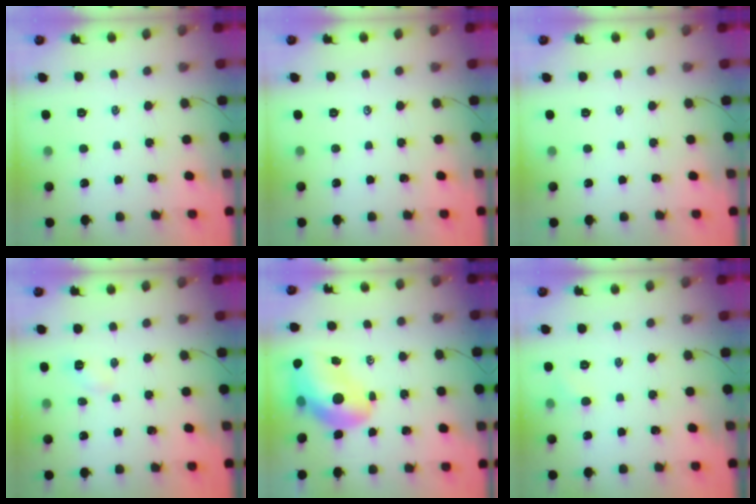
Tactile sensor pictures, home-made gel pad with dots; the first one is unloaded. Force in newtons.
{"total": 0.0}
{"total": 0.0}
{"total": 3.3, "press": 3.2, "slide": 1.1}
{"total": 13.5, "press": 12.9, "slide": 4.0}
{"total": 3.6, "press": 3.4, "slide": 1.1}